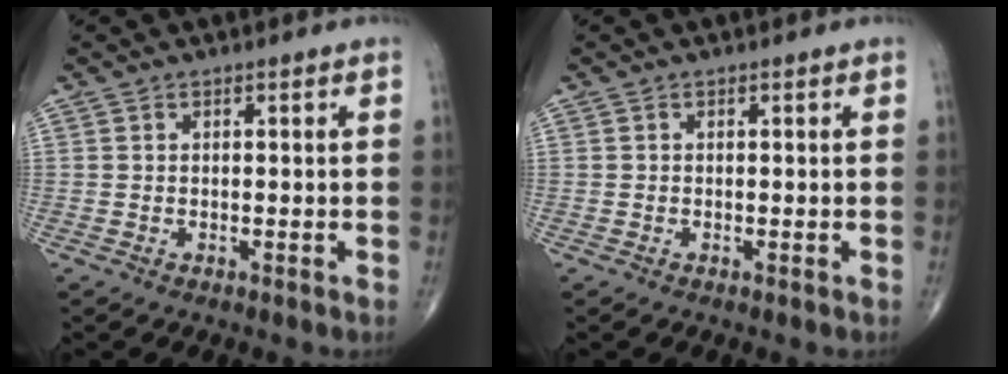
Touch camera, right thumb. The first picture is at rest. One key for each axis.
{"total": 0.0}